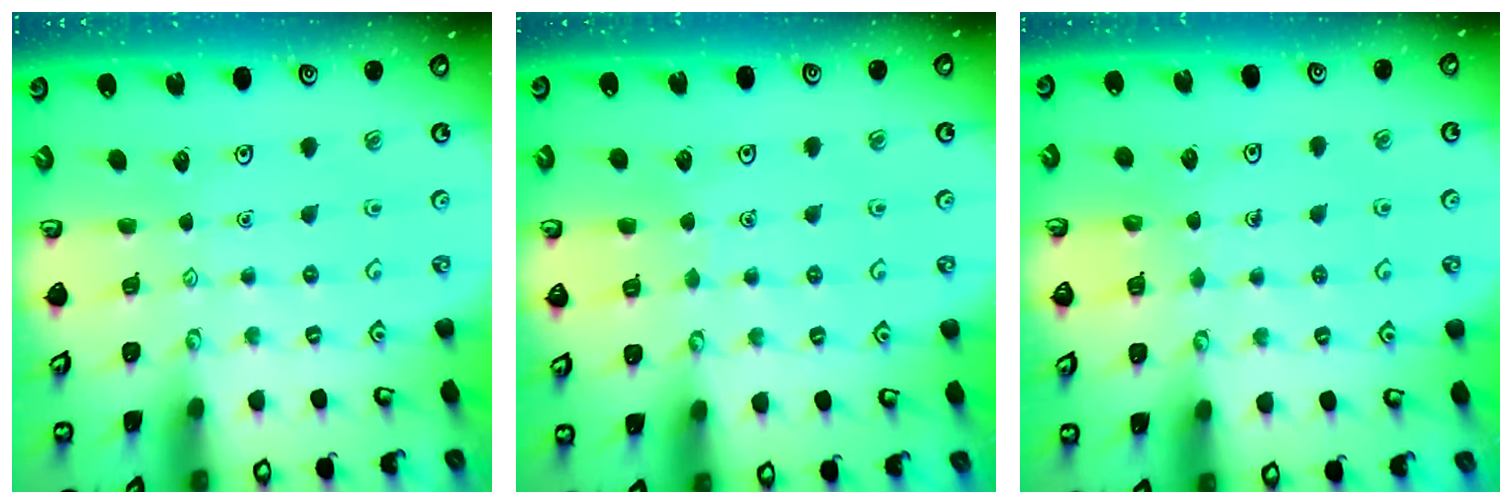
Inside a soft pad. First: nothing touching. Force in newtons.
{"total": 3.3, "press": 3.3, "slide": 0.3}
{"total": 3.9, "press": 3.8, "slide": 0.3}